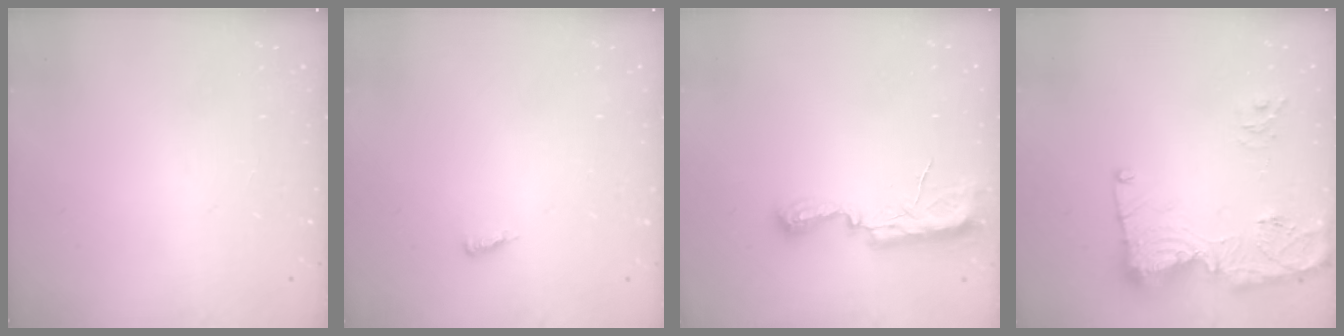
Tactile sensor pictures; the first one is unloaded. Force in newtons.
{"total": 3.7, "press": 3.7, "slide": 0.5}
{"total": 10.3, "press": 8.9, "slide": 5.2}
{"total": 17.1, "press": 17.0, "slide": 1.9}